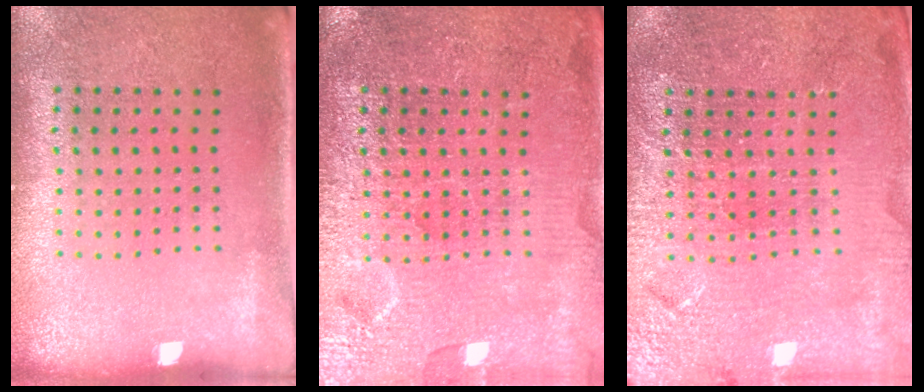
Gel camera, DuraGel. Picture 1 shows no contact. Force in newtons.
{"total": 3.9, "press": 3.9, "slide": 0.5}
{"total": 4.0, "press": 3.8, "slide": 1.0}